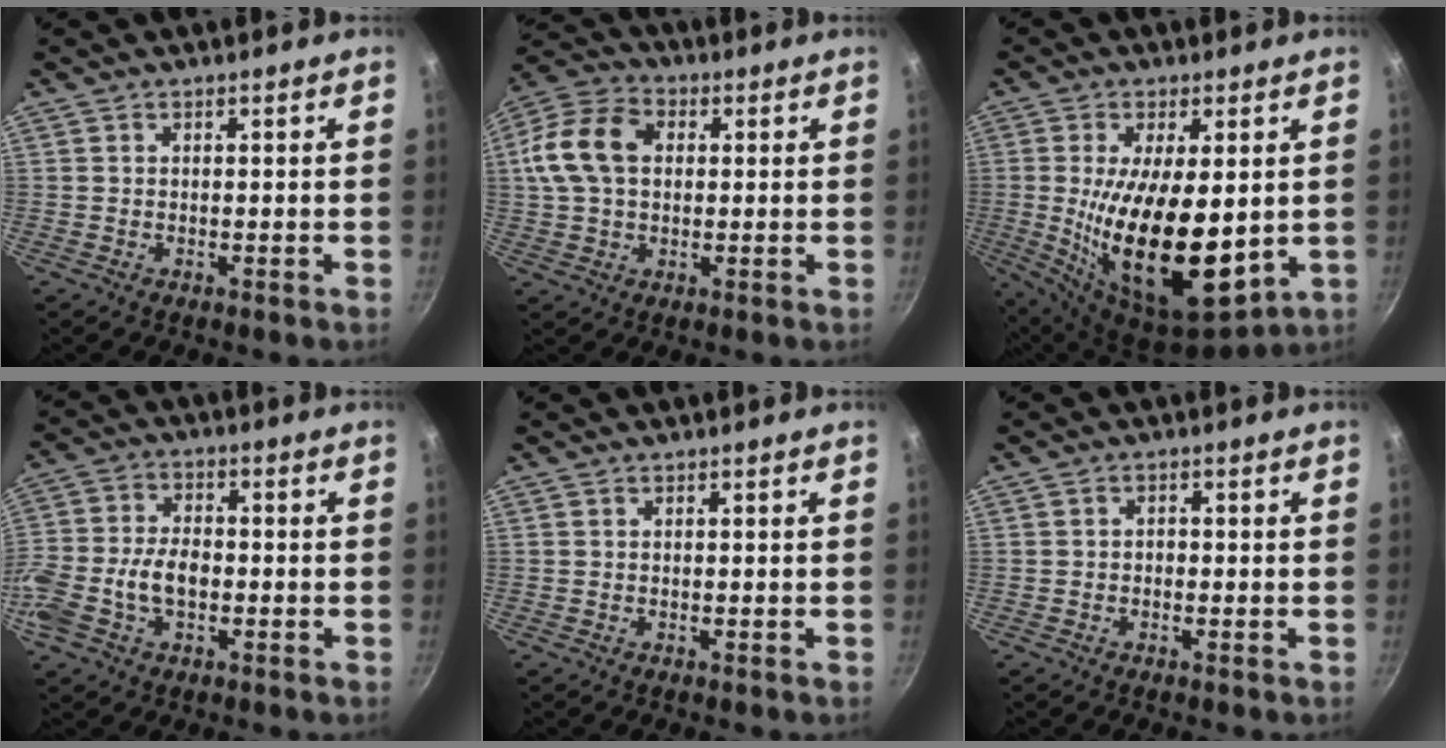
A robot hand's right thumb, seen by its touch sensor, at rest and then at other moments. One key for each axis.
{"total": 13.1, "fx": 2.0, "fy": 9.3, "fz": 9.1, "tx": -0.156, "ty": 0.021, "tz": 0.022}
{"total": 19.8, "fx": -0.2, "fy": 8.8, "fz": 17.7, "tx": -0.308, "ty": -0.032, "tz": 0.013}
{"total": 11.3, "fx": -2.9, "fy": 7.2, "fz": 8.3, "tx": -0.164, "ty": 0.029, "tz": -0.065}
{"total": 0.0}
{"total": 1.2, "fx": -0.6, "fy": 0.9, "fz": 0.5, "tx": -0.008, "ty": 0.005, "tz": -0.011}